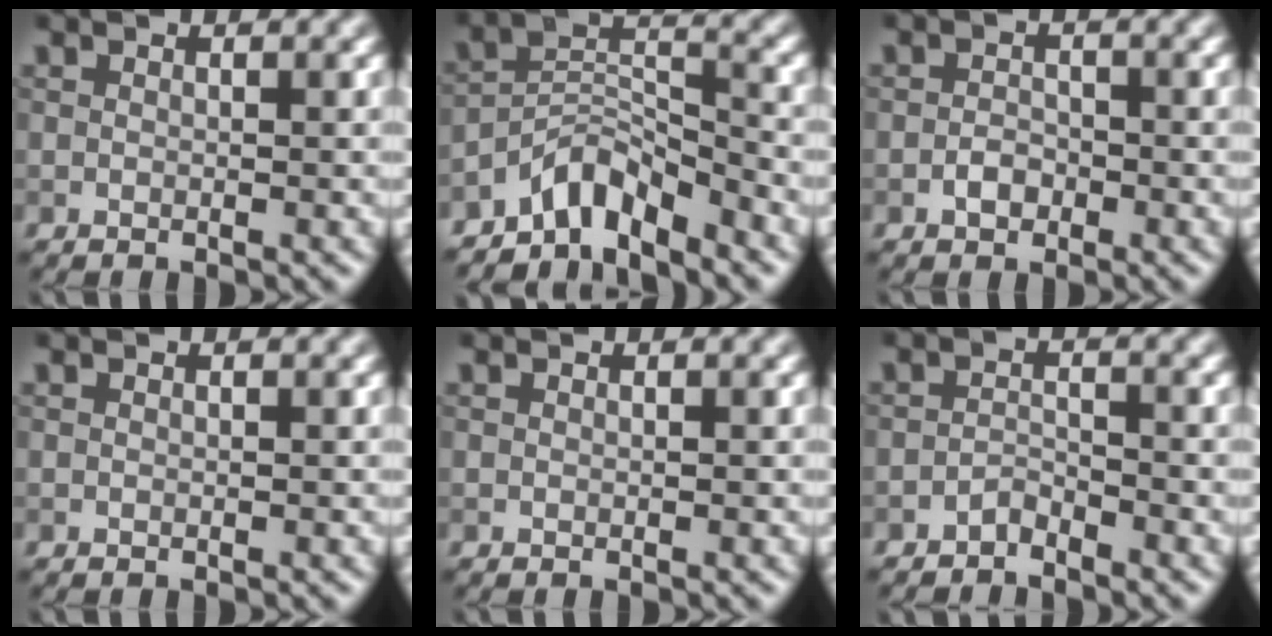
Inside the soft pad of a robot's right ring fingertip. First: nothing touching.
{"total": 5.0, "force": [-4.2, 1.5, 2.2], "torque": [-0.028, 0.008, -0.087]}
{"total": 1.5, "force": [-0.8, 1.0, 0.8], "torque": [-0.013, 0.003, -0.015]}
{"total": 0.0}
{"total": 0.0}
{"total": 1.4, "force": [-1.3, 0.3, 0.4], "torque": [-0.007, 0.005, -0.025]}